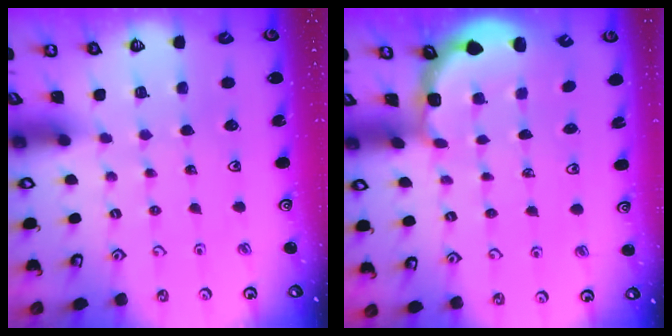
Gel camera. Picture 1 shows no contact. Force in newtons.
{"total": 2.4, "press": 1.8, "slide": 1.6}